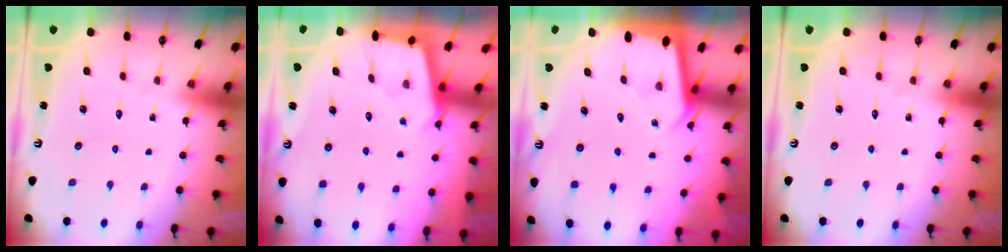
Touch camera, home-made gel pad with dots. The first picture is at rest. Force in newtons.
{"total": 2.5, "press": 2.5, "slide": 0.1}
{"total": 2.1, "press": 2.1, "slide": 0.1}
{"total": 0.0}